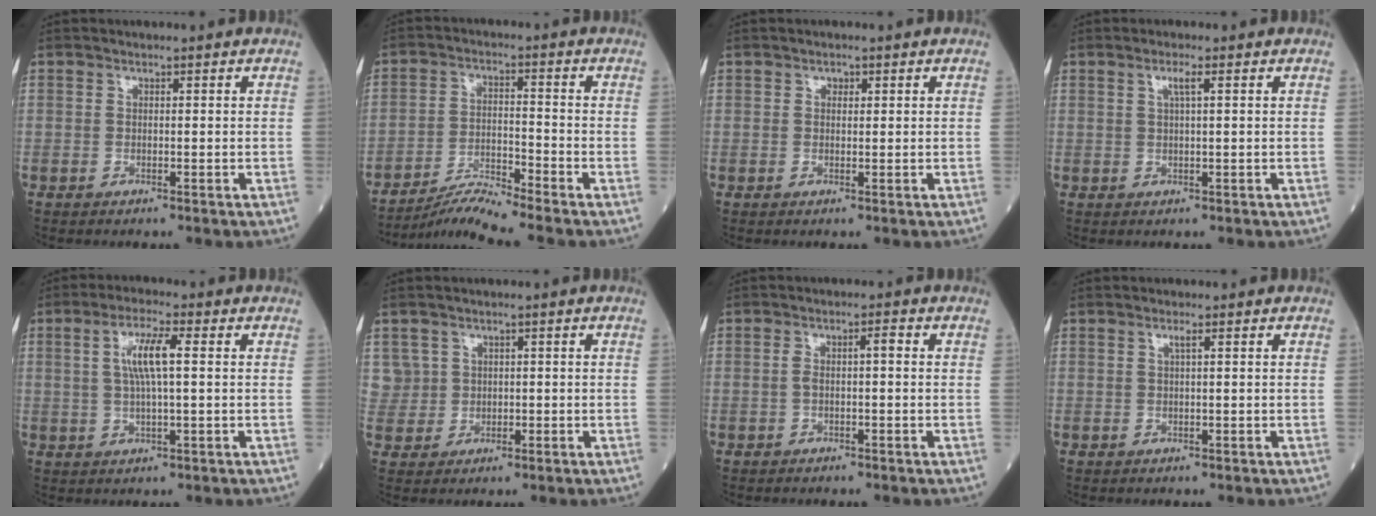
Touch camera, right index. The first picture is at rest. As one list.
[{"total": 6.1, "force": [-5.6, -2.0, 1.3], "torque": [-0.032, -0.019, -0.104]}, {"total": 0.8, "force": [0.3, 0.6, 0.4], "torque": [-0.004, 0.000, 0.004]}, {"total": 1.9, "force": [0.8, -0.1, 1.7], "torque": [-0.035, 0.003, 0.013]}, {"total": 6.2, "force": [1.2, 0.7, 6.1], "torque": [-0.122, 0.006, 0.024]}, {"total": 4.1, "force": [1.4, 3.8, -0.3], "torque": [0.019, 0.012, 0.031]}, {"total": 2.5, "force": [0.0, 0.5, 2.4], "torque": [-0.047, 0.014, 0.002]}, {"total": 0.9, "force": [0.4, -0.1, 0.8], "torque": [-0.018, 0.003, 0.008]}]